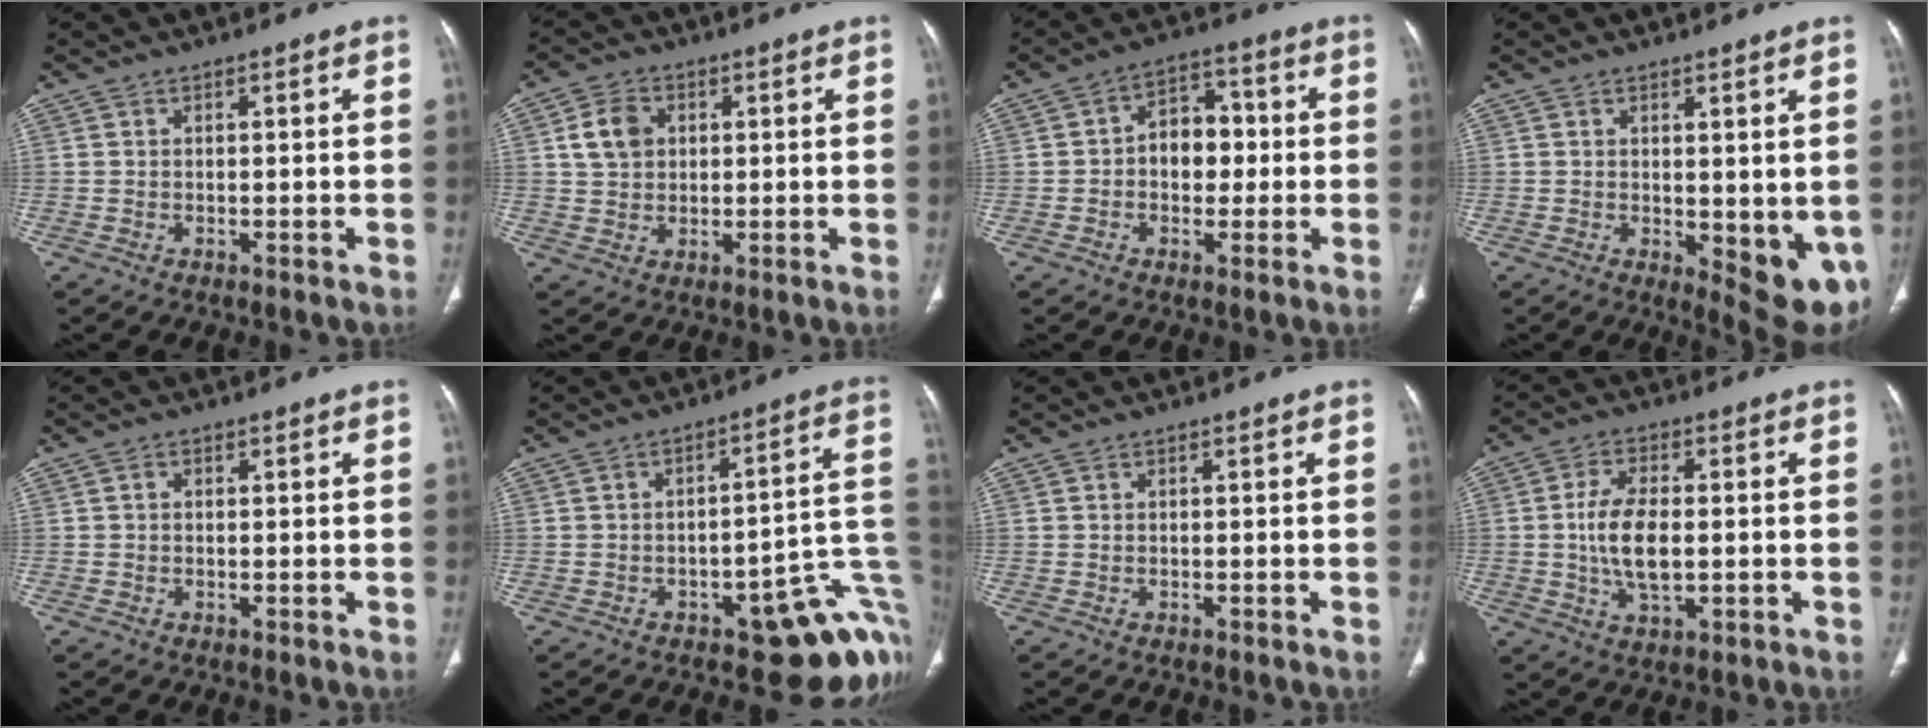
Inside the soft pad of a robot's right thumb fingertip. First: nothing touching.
{"total": 6.1, "force": [1.6, 4.9, 3.4], "torque": [-0.049, 0.002, 0.028]}
{"total": 8.3, "force": [-0.2, 6.1, 5.7], "torque": [-0.046, 0.026, -0.014]}
{"total": 9.2, "force": [-0.8, 3.7, 8.3], "torque": [-0.088, -0.024, 0.001]}
{"total": 0.8, "force": [0.1, 0.7, 0.4], "torque": [-0.002, 0.001, 0.000]}
{"total": 17.0, "force": [-6.1, 7.6, 14.0], "torque": [-0.096, 0.055, -0.066]}
{"total": 0.0}
{"total": 9.2, "force": [-0.4, 4.6, 7.9], "torque": [-0.152, -0.001, -0.006]}